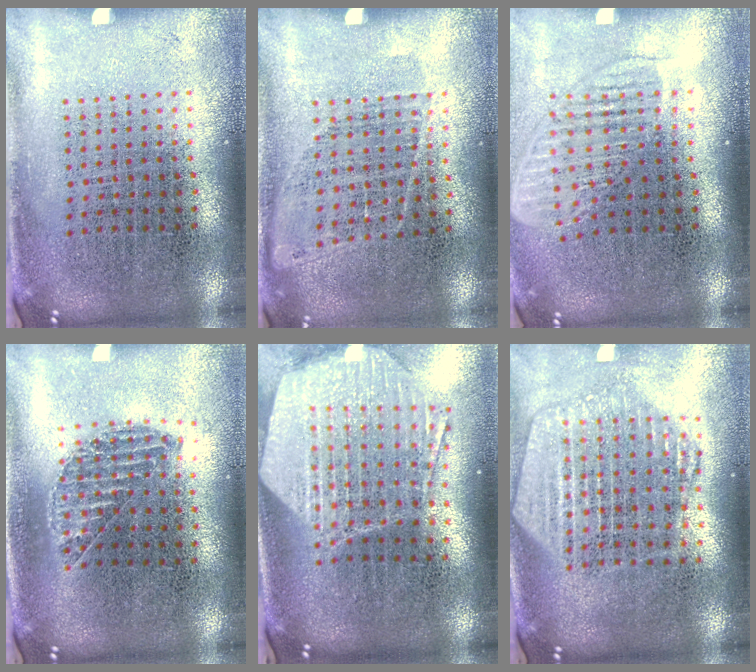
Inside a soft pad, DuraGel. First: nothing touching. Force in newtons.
{"total": 0.9, "press": 0.7, "slide": 0.4}
{"total": 1.6, "press": 1.3, "slide": 0.9}
{"total": 1.1, "press": 1.0, "slide": 0.3}
{"total": 2.7, "press": 2.1, "slide": 1.7}
{"total": 2.3, "press": 2.0, "slide": 1.1}